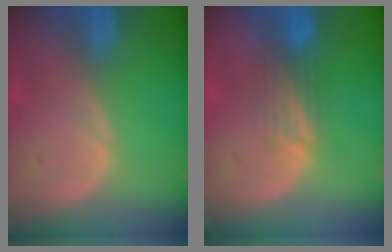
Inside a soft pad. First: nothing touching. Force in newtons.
{"total": 3.9, "press": 3.1, "slide": 2.3}